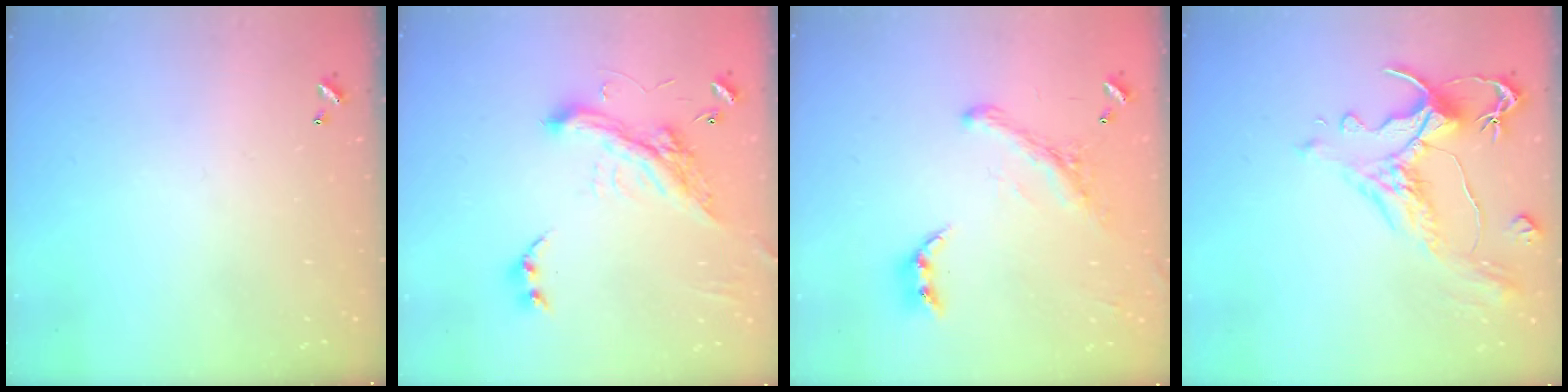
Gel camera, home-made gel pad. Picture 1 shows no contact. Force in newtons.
{"total": 6.3, "press": 6.1, "slide": 1.6}
{"total": 2.9, "press": 2.5, "slide": 1.4}
{"total": 1.5, "press": 0.2, "slide": 1.5}